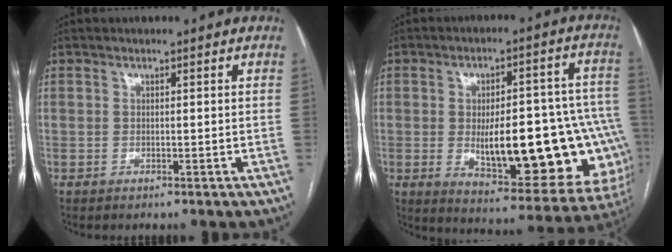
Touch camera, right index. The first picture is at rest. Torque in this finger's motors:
{"motor_torque": [1.37, -0.77, 1.05, 0.21]}